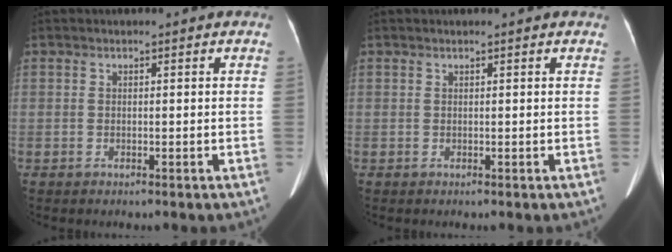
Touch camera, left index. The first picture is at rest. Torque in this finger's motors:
{"motor_torque": [0.05, -0.20, 0.06, 0.02]}